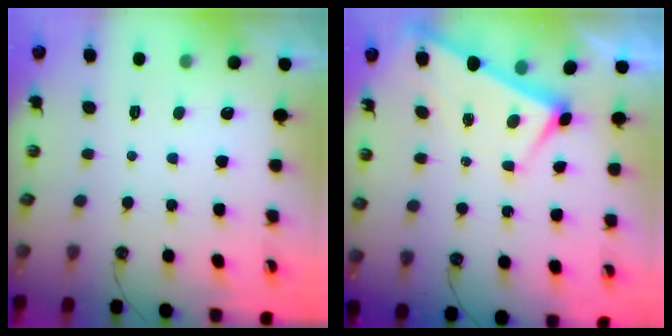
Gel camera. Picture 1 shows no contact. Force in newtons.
{"total": 2.9, "press": 2.9, "slide": 0.2}